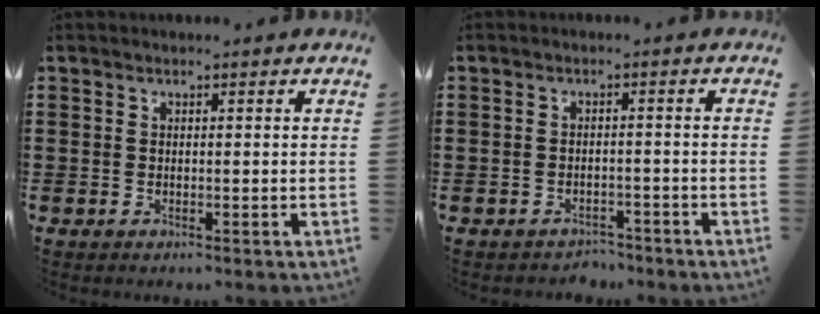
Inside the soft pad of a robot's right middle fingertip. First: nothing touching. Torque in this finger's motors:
{"motor_torque": [-0.22, 0.01, 0.03, 0.00]}